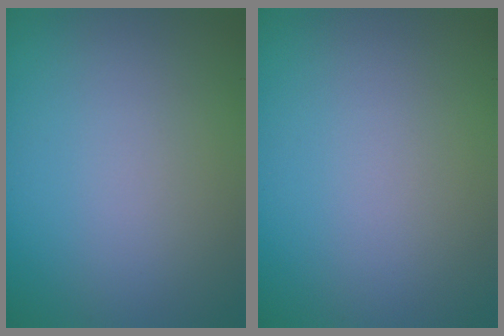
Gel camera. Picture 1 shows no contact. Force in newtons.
{"total": 0.0}